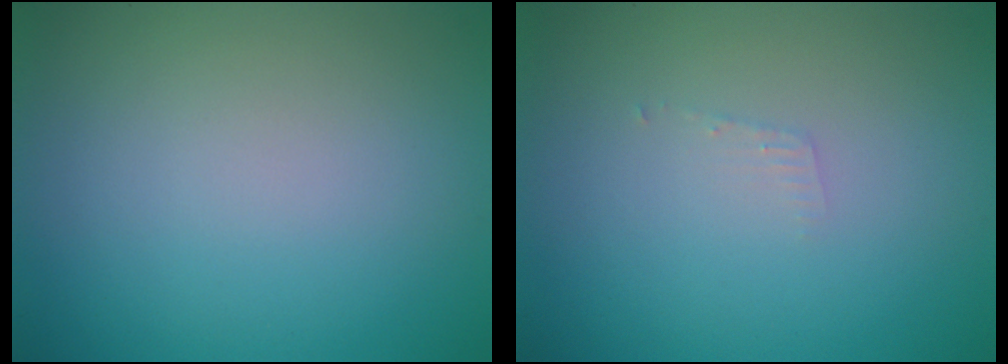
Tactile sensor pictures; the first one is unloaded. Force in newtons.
{"total": 0.7, "press": 0.7, "slide": 0.1}